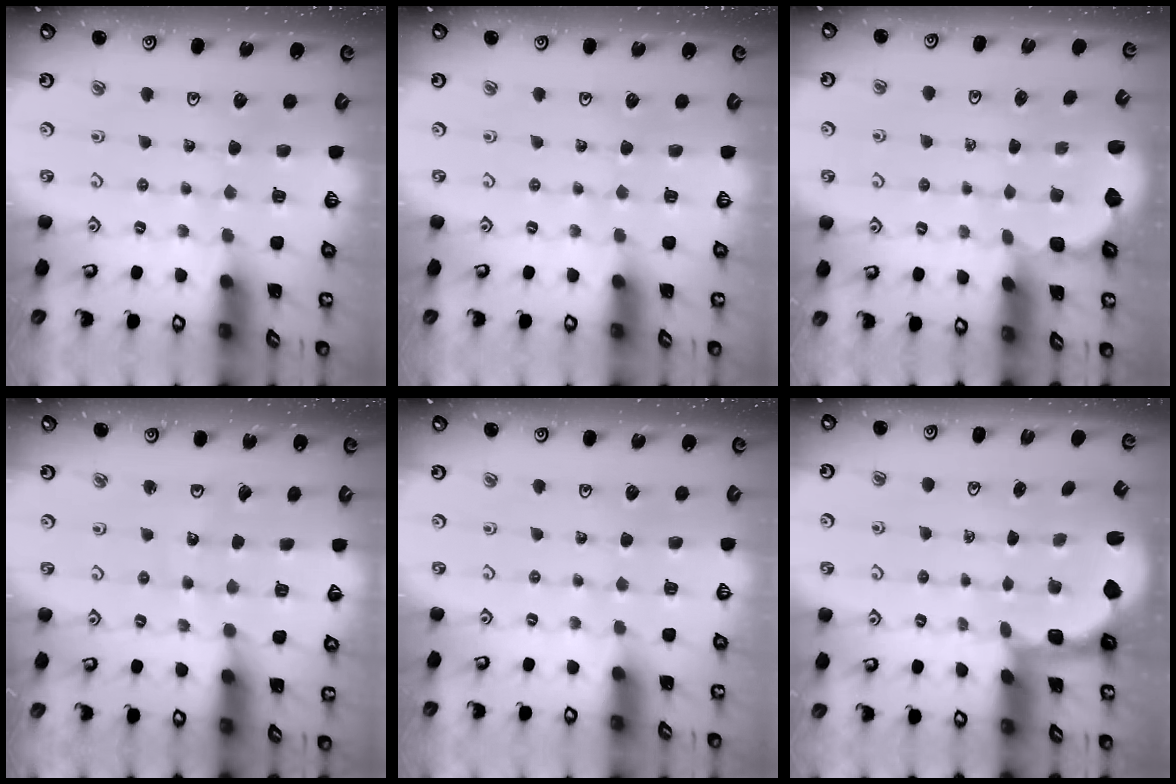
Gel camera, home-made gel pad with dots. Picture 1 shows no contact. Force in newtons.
{"total": 0.0}
{"total": 2.1, "press": 1.4, "slide": 1.5}
{"total": 5.7, "press": 5.6, "slide": 0.7}
{"total": 0.0}
{"total": 2.4, "press": 1.1, "slide": 2.2}